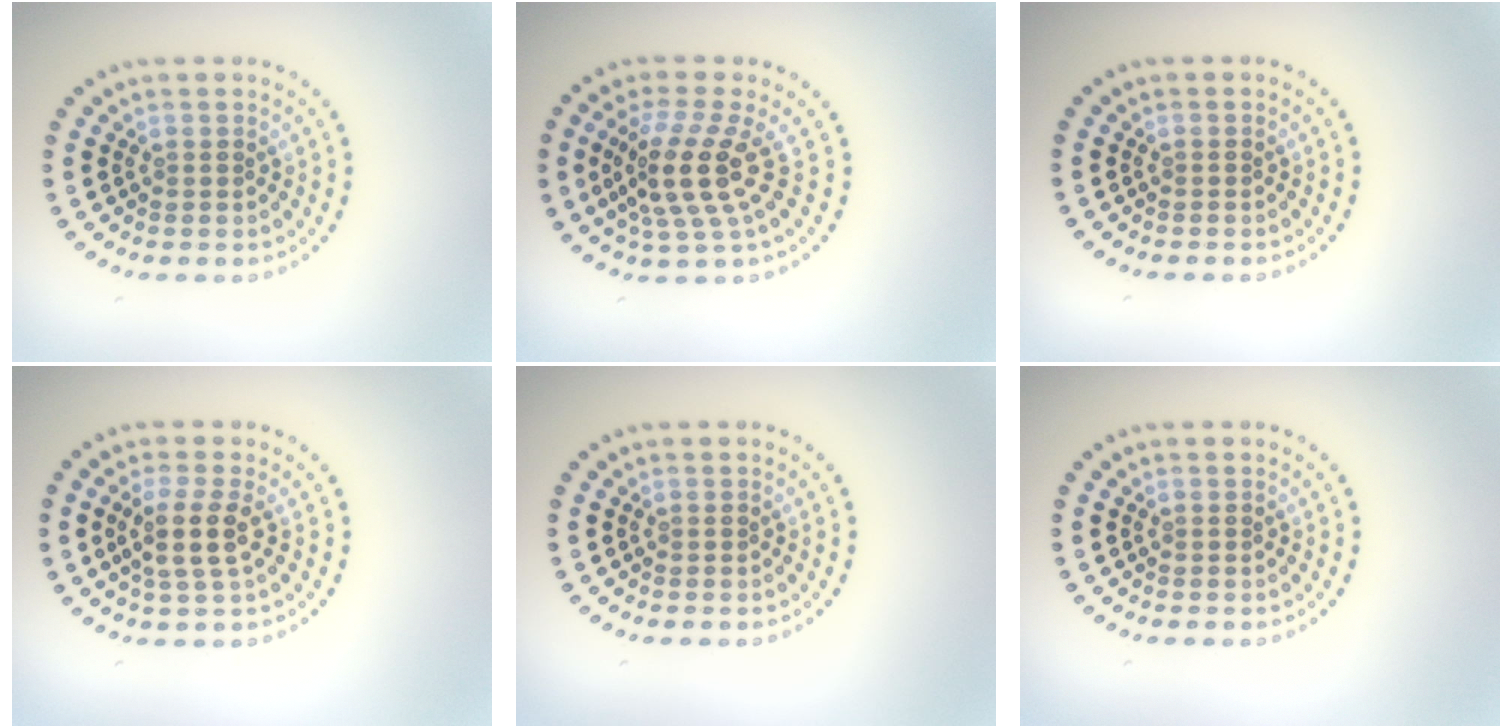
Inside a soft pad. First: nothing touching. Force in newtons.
{"total": 4.6, "press": 3.5, "slide": 3.1}
{"total": 0.0}
{"total": 2.8, "press": 2.4, "slide": 1.5}
{"total": 0.0}
{"total": 0.0}